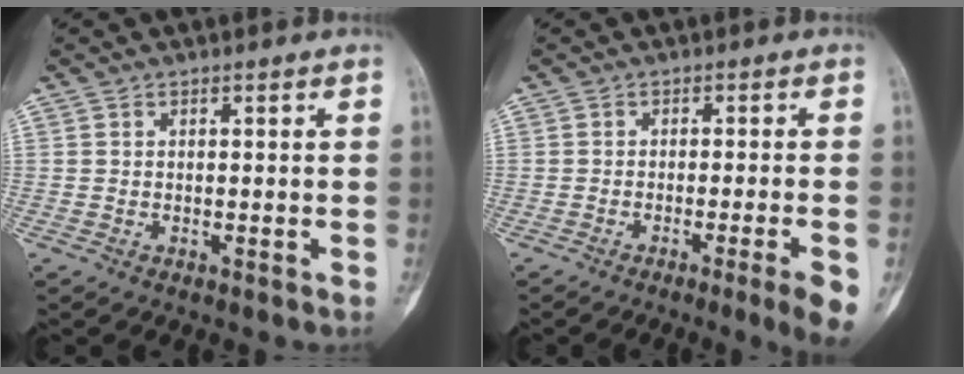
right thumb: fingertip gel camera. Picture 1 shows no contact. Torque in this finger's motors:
{"motor_torque": [-0.09, 0.24, -0.03, -0.03, 0.00]}